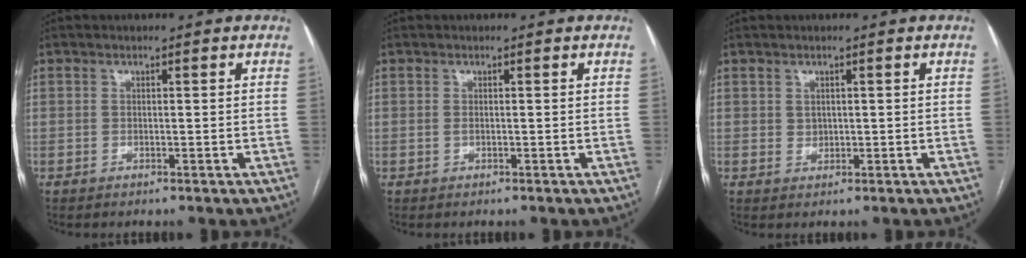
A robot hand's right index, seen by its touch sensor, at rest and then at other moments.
{"total": 0.0}
{"total": 1.1, "force": [0.3, 1.0, 0.4], "torque": [-0.004, -0.001, 0.007]}